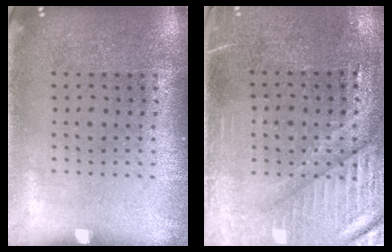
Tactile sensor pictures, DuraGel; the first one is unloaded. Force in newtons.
{"total": 3.5, "press": 3.2, "slide": 1.5}